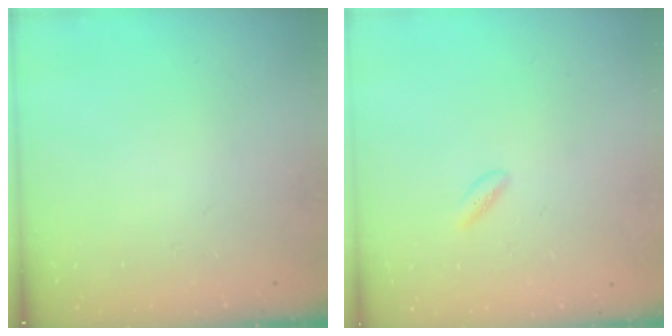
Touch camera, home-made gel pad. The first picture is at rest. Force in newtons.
{"total": 1.4, "press": 1.1, "slide": 0.8}